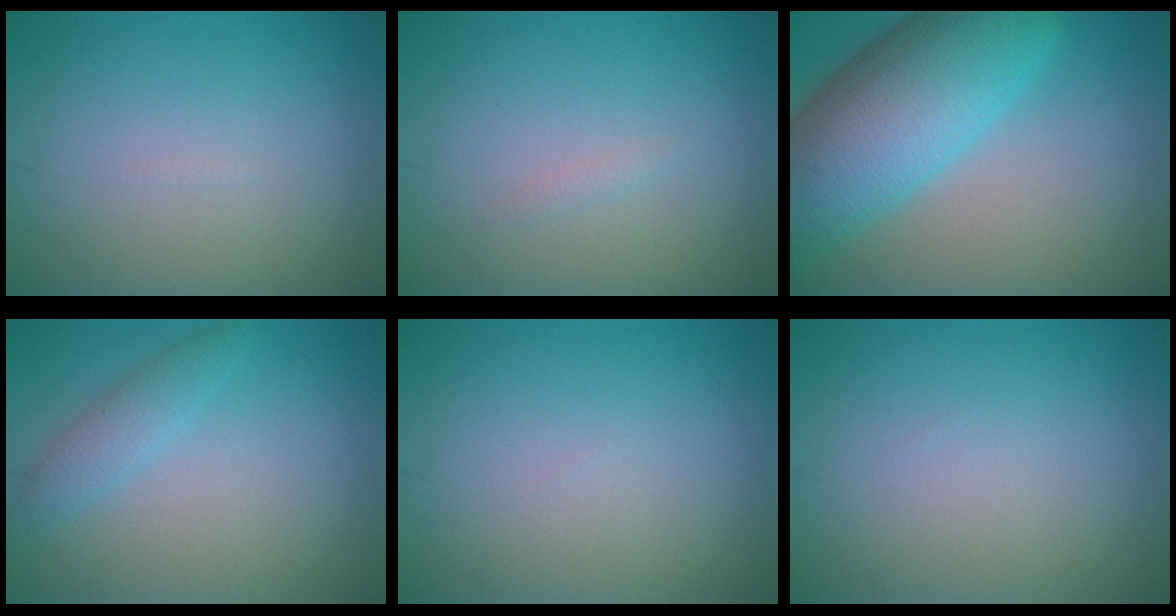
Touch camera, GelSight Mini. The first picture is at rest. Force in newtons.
{"total": 0.5, "press": 0.5, "slide": 0.0}
{"total": 11.8, "press": 11.8, "slide": 0.3}
{"total": 2.1, "press": 2.0, "slide": 0.2}
{"total": 0.0}
{"total": 0.0}